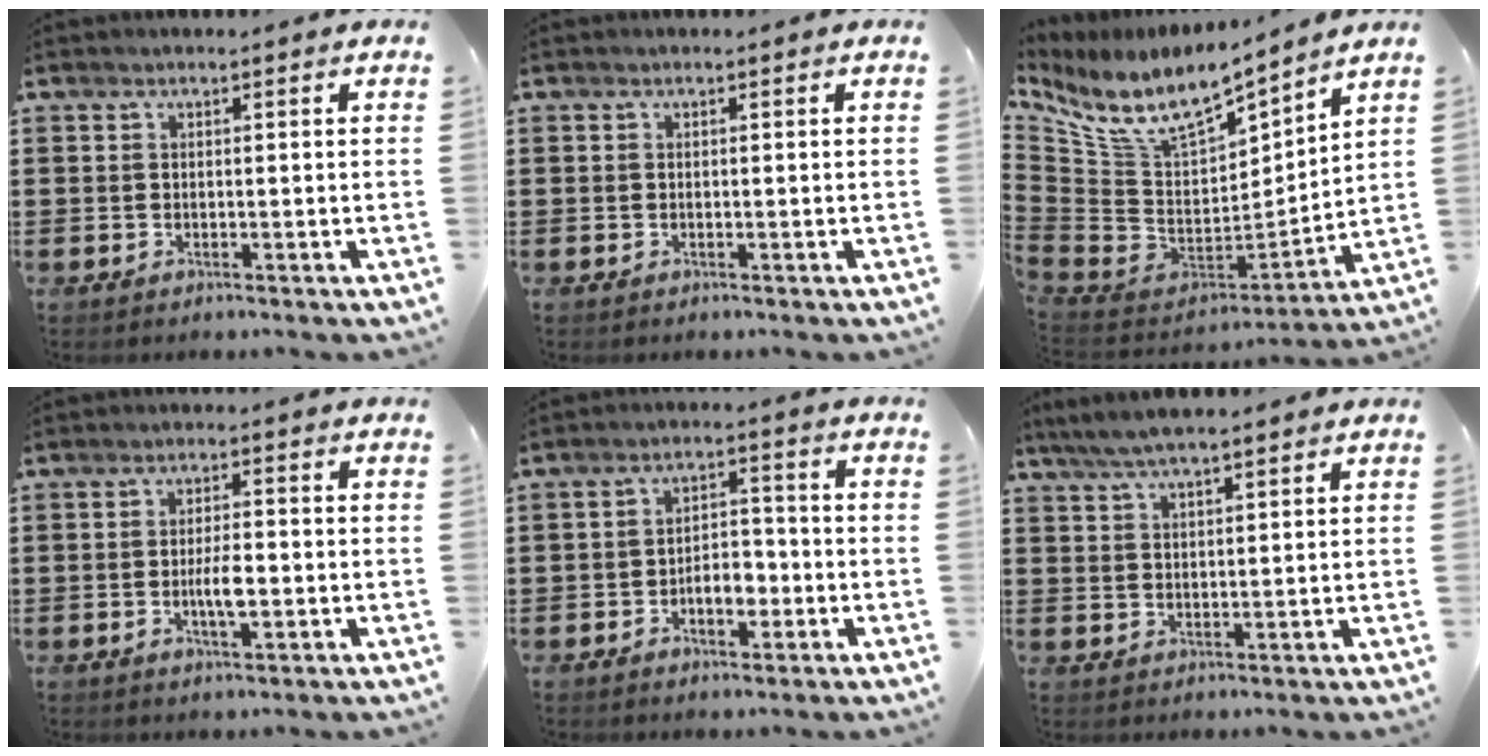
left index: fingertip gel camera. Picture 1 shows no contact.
{"total": 0.0}
{"total": 10.0, "force": [7.3, 3.4, 5.9], "torque": [-0.145, -0.057, 0.130]}
{"total": 4.2, "force": [-0.7, 1.2, 3.9], "torque": [-0.070, 0.004, -0.013]}
{"total": 5.0, "force": [-1.9, 2.7, 3.8], "torque": [-0.060, 0.006, -0.038]}
{"total": 4.2, "force": [3.4, 0.6, 2.3], "torque": [-0.051, -0.004, 0.063]}